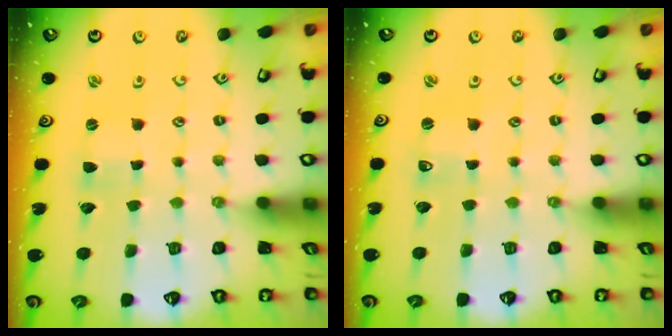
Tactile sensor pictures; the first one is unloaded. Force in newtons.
{"total": 0.0}